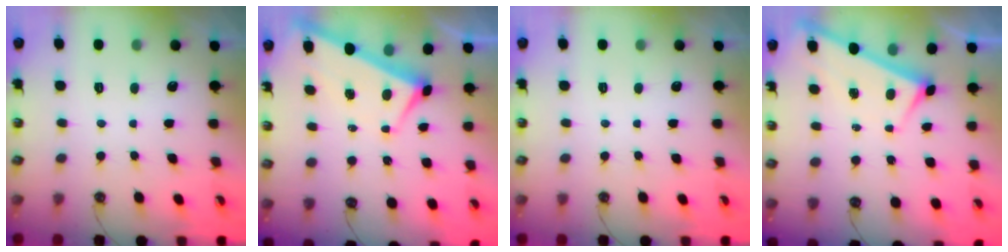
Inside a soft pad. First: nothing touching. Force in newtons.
{"total": 3.0, "press": 2.9, "slide": 0.9}
{"total": 0.0}
{"total": 3.0, "press": 3.0, "slide": 0.2}